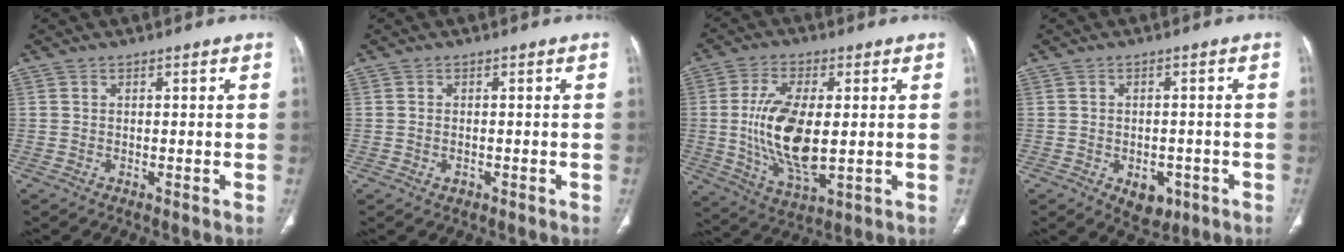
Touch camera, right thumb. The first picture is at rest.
{"total": 1.3, "force": [-0.5, 0.9, 0.7], "torque": [-0.012, 0.005, -0.005]}
{"total": 14.8, "force": [0.0, 6.7, 13.2], "torque": [-0.258, -0.018, 0.009]}
{"total": 5.6, "force": [-2.3, 3.8, 3.4], "torque": [-0.025, 0.010, -0.020]}